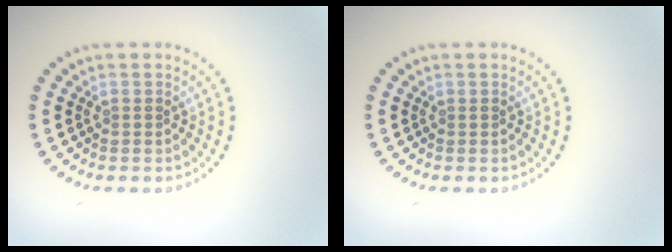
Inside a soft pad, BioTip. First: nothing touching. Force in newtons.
{"total": 0.0}